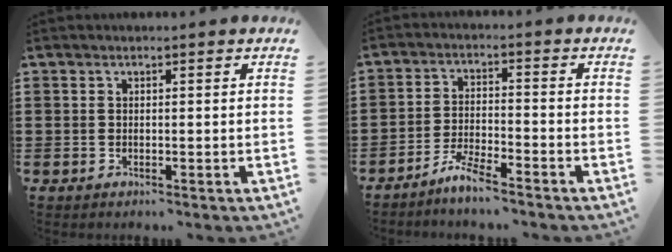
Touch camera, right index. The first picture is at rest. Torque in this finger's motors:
{"motor_torque": [-0.11, 0.44, 0.08, 0.02]}